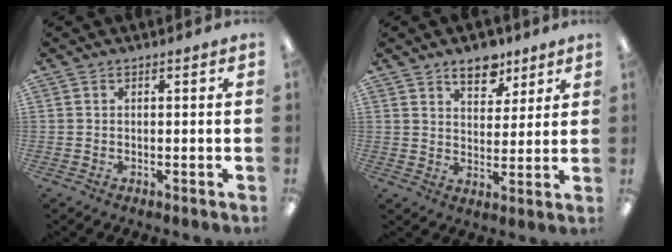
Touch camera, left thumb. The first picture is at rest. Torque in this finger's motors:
{"motor_torque": [0.98, 0.73, 0.72, -0.77, 0.00]}